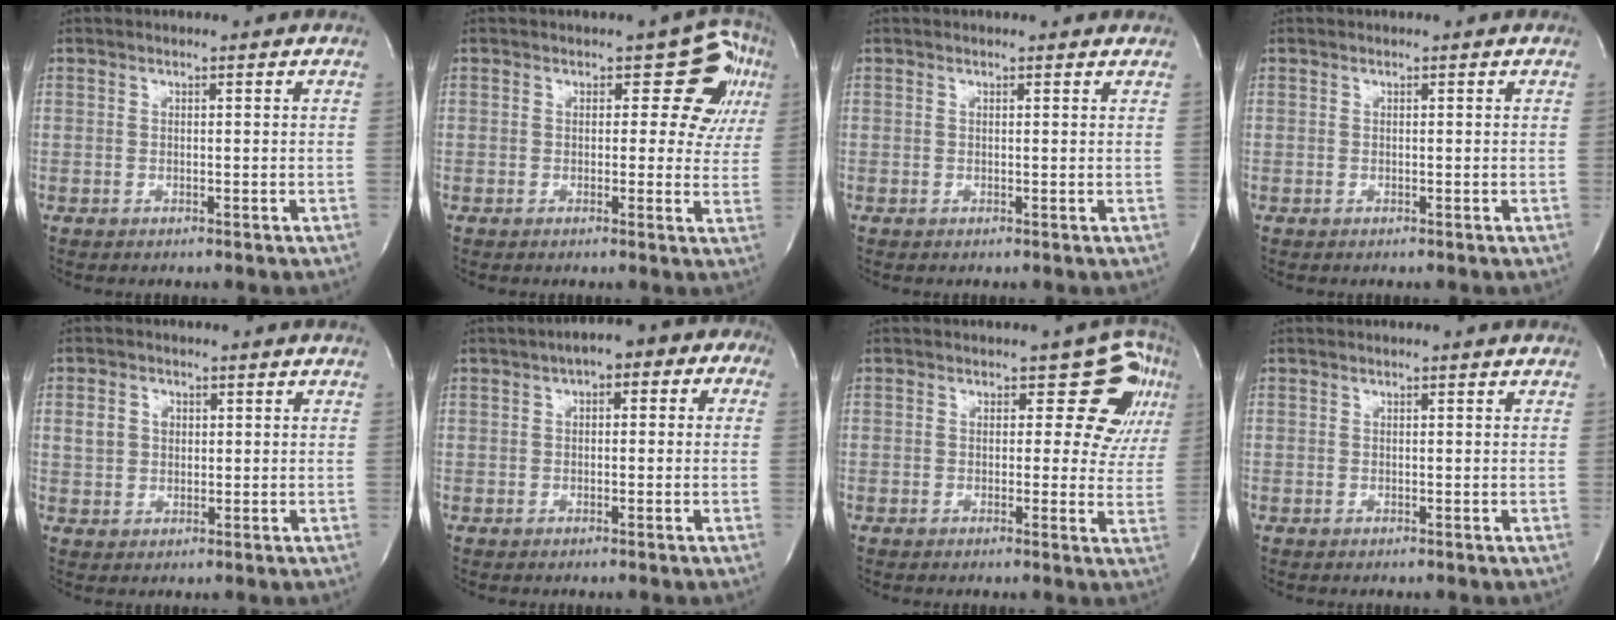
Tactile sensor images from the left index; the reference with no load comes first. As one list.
[{"total": 7.8, "force": [2.5, 4.3, 6.0], "torque": [-0.041, 0.024, 0.020]}, {"total": 1.8, "force": [1.7, 0.4, 0.5], "torque": [-0.016, 0.009, 0.012]}, {"total": 0.0}, {"total": 3.6, "force": [1.1, 3.0, 1.6], "torque": [-0.033, 0.012, 0.025]}, {"total": 7.8, "force": [2.4, 3.5, 6.6], "torque": [-0.074, 0.046, 0.020]}, {"total": 8.6, "force": [3.1, 4.8, 6.4], "torque": [-0.046, 0.016, 0.025]}, {"total": 0.6, "force": [0.5, 0.0, 0.2], "torque": [-0.009, -0.001, 0.007]}]